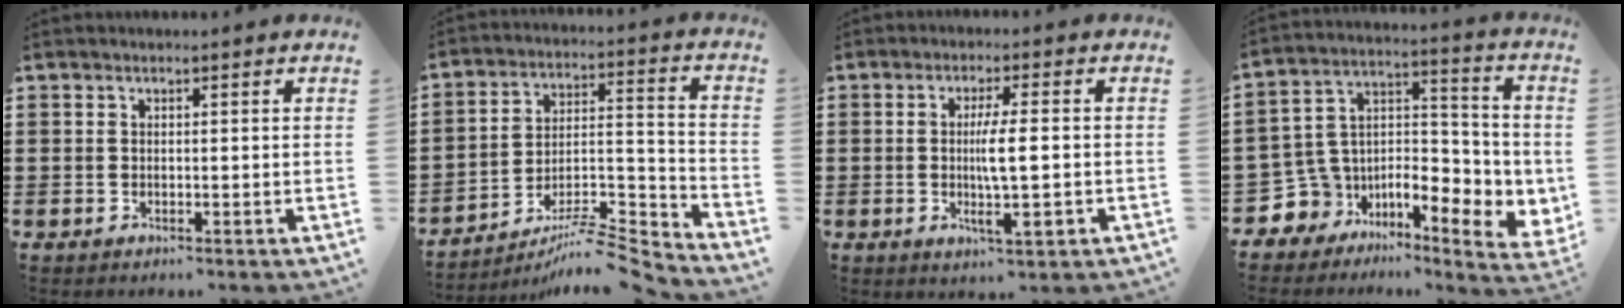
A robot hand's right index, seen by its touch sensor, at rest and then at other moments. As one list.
[{"total": 7.4, "force": [-6.5, 0.7, 3.4], "torque": [-0.046, 0.002, -0.128]}, {"total": 6.3, "force": [-0.7, 0.9, 6.2], "torque": [-0.107, -0.001, -0.015]}, {"total": 6.4, "force": [-1.9, 6.0, 1.3], "torque": [-0.056, -0.025, -0.024]}]